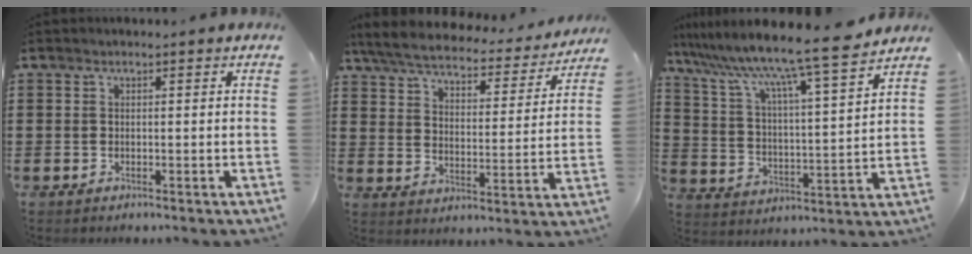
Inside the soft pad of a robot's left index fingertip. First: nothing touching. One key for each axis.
{"total": 5.2, "fx": 4.9, "fy": 0.7, "fz": 1.6, "tx": -0.058, "ty": -0.029, "tz": 0.079}
{"total": 9.5, "fx": 8.3, "fy": -1.0, "fz": 4.5, "tx": -0.123, "ty": -0.066, "tz": 0.130}